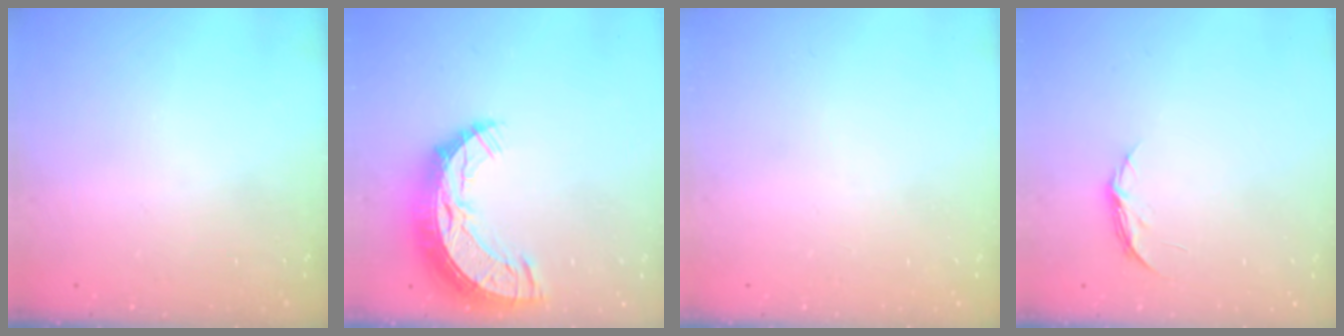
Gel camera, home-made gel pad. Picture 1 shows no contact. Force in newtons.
{"total": 14.4, "press": 14.3, "slide": 1.2}
{"total": 0.0}
{"total": 4.5, "press": 4.5, "slide": 0.5}